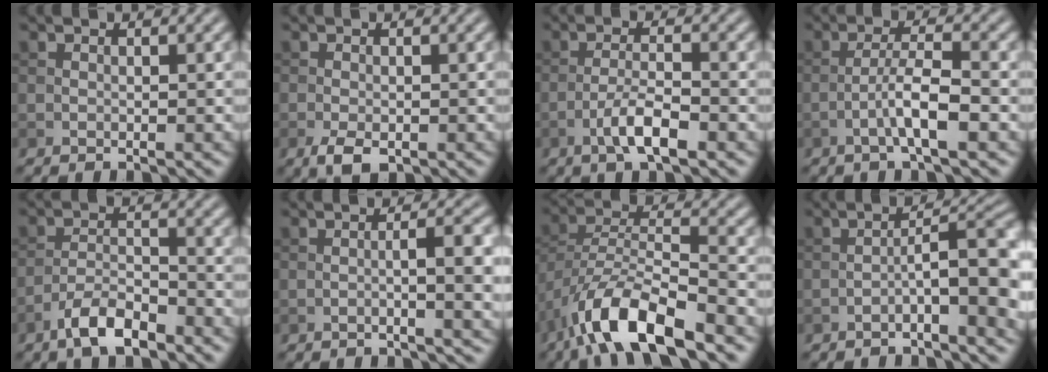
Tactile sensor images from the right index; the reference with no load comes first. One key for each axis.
{"total": 2.6, "fx": -1.4, "fy": 1.2, "fz": 1.9, "tx": -0.036, "ty": -0.006, "tz": -0.026}
{"total": 4.0, "fx": -2.1, "fy": 0.9, "fz": 3.3, "tx": -0.064, "ty": 0.007, "tz": -0.045}
{"total": 4.0, "fx": -1.8, "fy": 0.5, "fz": 3.6, "tx": -0.065, "ty": 0.014, "tz": -0.039}
{"total": 4.7, "fx": -3.4, "fy": 1.5, "fz": 2.9, "tx": -0.053, "ty": 0.003, "tz": -0.068}
{"total": 5.2, "fx": -0.6, "fy": 1.3, "fz": 5.0, "tx": -0.069, "ty": 0.004, "tz": -0.010}
{"total": 9.9, "fx": -6.6, "fy": 3.1, "fz": 6.7, "tx": -0.117, "ty": 0.004, "tz": -0.128}
{"total": 8.1, "fx": -2.3, "fy": 2.0, "fz": 7.5, "tx": -0.105, "ty": 0.014, "tz": -0.041}